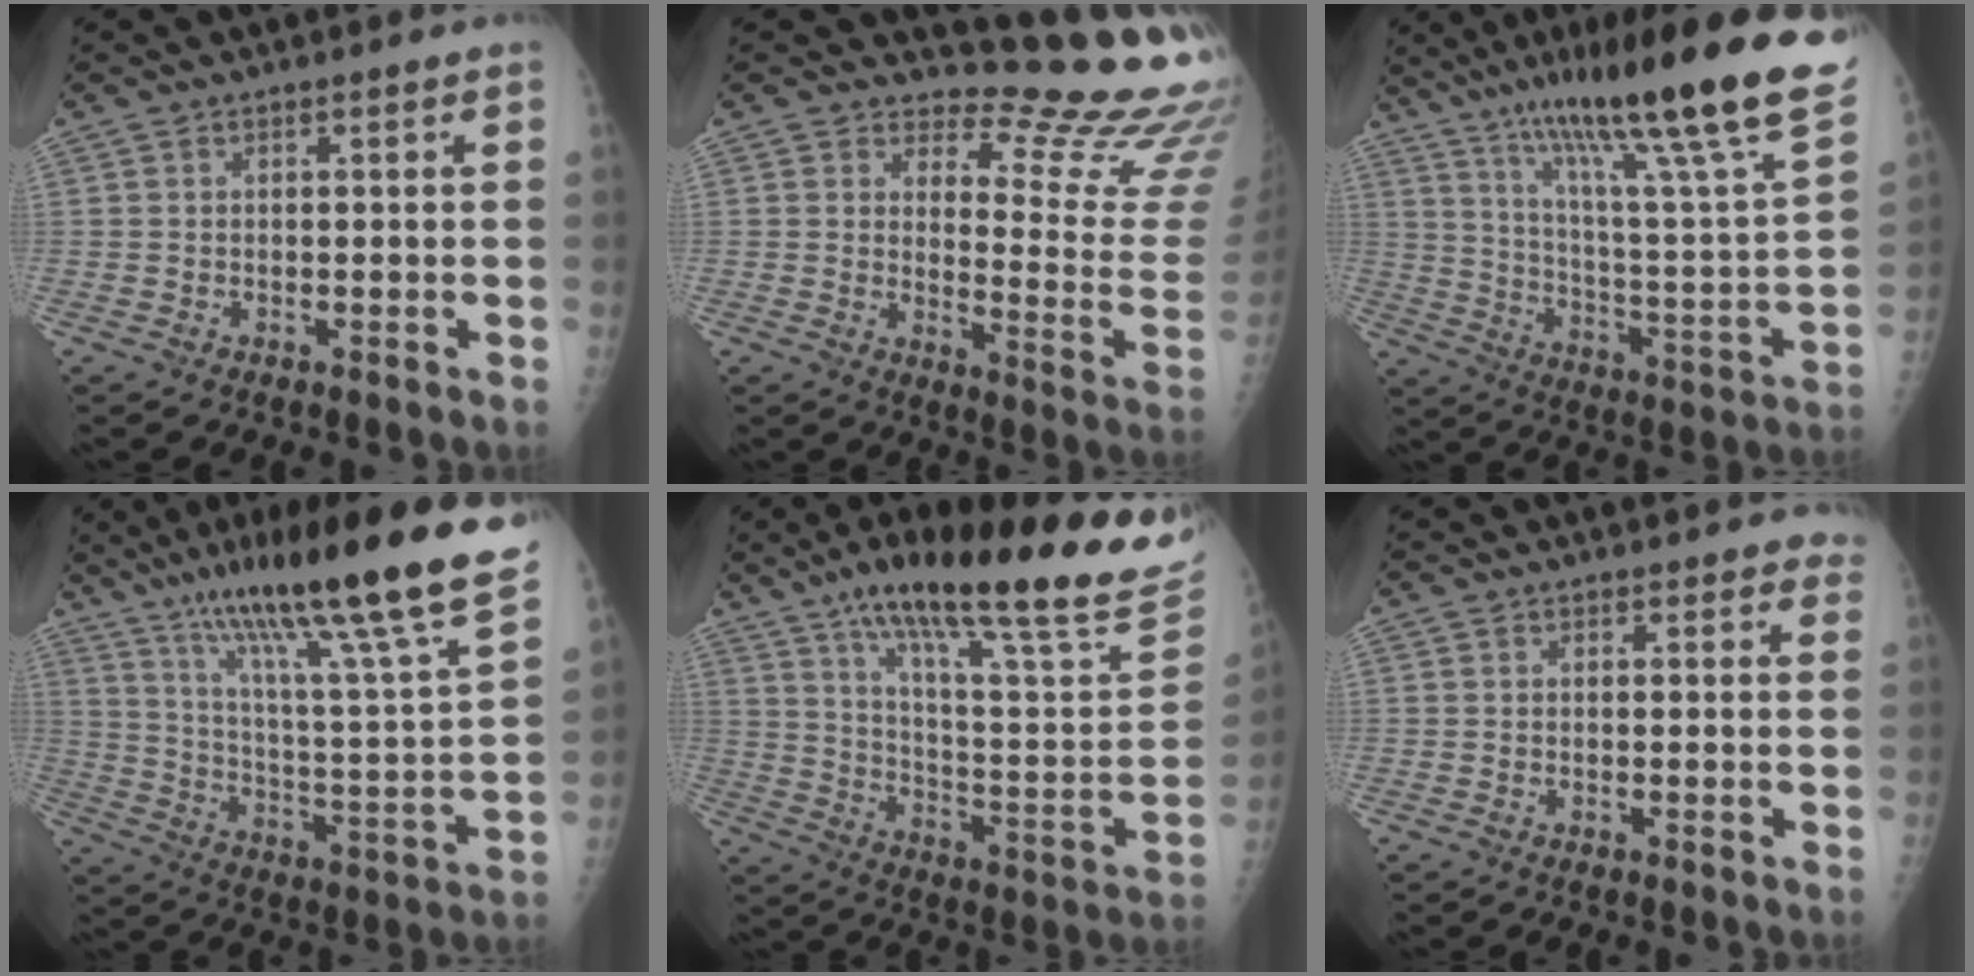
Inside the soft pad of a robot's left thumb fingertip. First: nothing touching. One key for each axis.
{"total": 18.1, "fx": 16.4, "fy": 3.9, "fz": 6.6, "tx": -0.039, "ty": -0.189, "tz": 0.185}
{"total": 30.6, "fx": 20.9, "fy": 3.0, "fz": 22.1, "tx": -0.325, "ty": -0.079, "tz": 0.321}
{"total": 28.3, "fx": 19.8, "fy": 2.0, "fz": 20.2, "tx": -0.311, "ty": -0.075, "tz": 0.316}
{"total": 30.9, "fx": 21.4, "fy": 5.7, "fz": 21.5, "tx": -0.306, "ty": -0.066, "tz": 0.324}
{"total": 4.1, "fx": 3.6, "fy": 1.5, "fz": 1.0, "tx": 0.020, "ty": -0.011, "tz": 0.026}